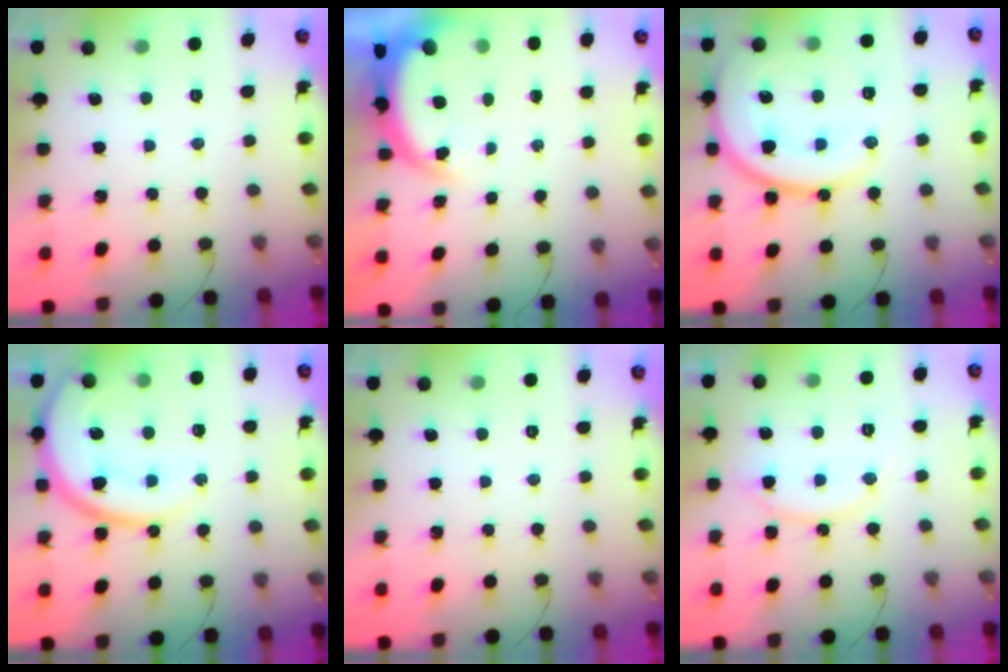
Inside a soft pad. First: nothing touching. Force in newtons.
{"total": 4.6, "press": 4.6, "slide": 0.2}
{"total": 18.3, "press": 18.3, "slide": 1.5}
{"total": 17.2, "press": 17.1, "slide": 1.8}
{"total": 0.0}
{"total": 11.4, "press": 11.4, "slide": 0.8}